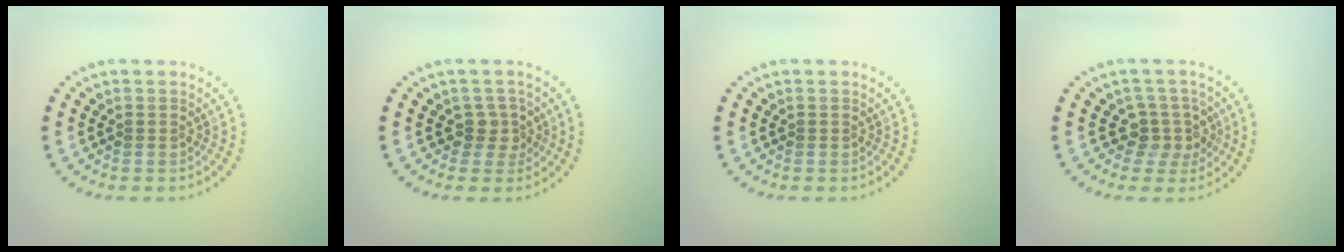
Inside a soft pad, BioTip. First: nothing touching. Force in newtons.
{"total": 1.9, "press": 1.5, "slide": 1.2}
{"total": 0.0}
{"total": 2.6, "press": 2.0, "slide": 1.6}